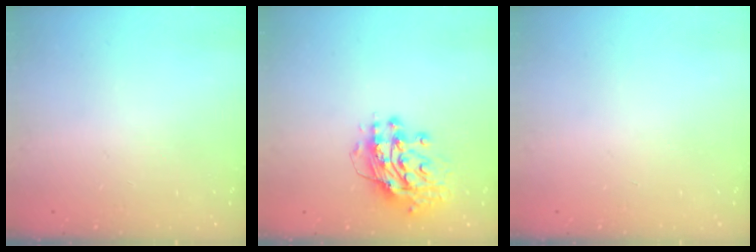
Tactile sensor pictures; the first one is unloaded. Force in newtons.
{"total": 12.9, "press": 12.8, "slide": 1.2}
{"total": 0.0}